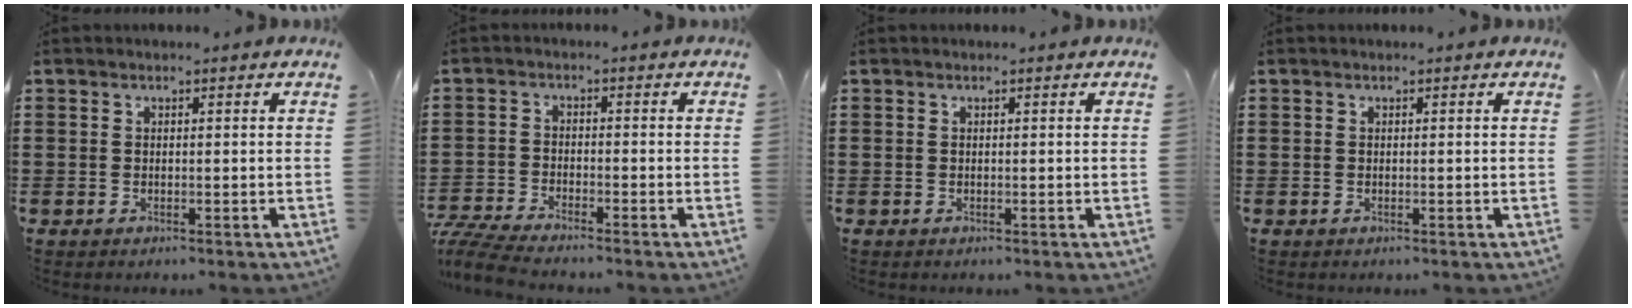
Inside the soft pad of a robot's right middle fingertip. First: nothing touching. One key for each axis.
{"total": 5.1, "fx": -4.9, "fy": 0.3, "fz": 1.4, "tx": -0.047, "ty": -0.007, "tz": -0.102}
{"total": 0.0}
{"total": 0.0}